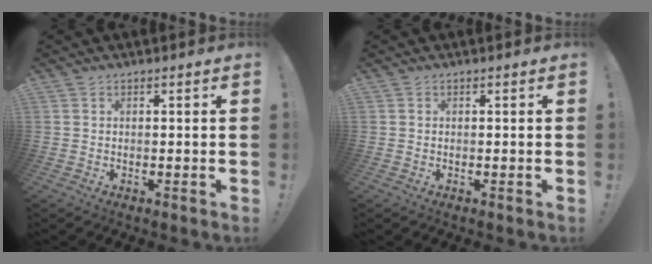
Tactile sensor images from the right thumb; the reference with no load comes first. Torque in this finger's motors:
{"motor_torque": [0.12, 0.24, 0.18, -0.06, -0.02]}